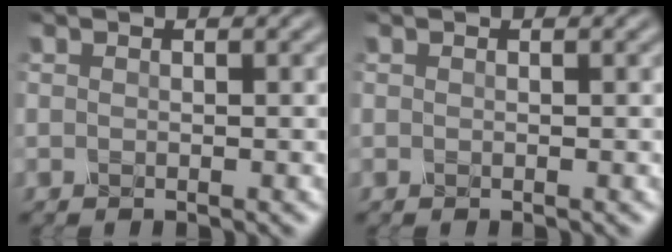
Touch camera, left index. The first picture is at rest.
{"total": 0.0}